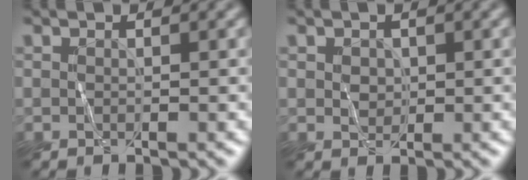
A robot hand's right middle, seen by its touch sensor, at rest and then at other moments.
{"total": 1.0, "force": [0.4, 0.9, 0.1], "torque": [-0.007, 0.000, 0.012]}